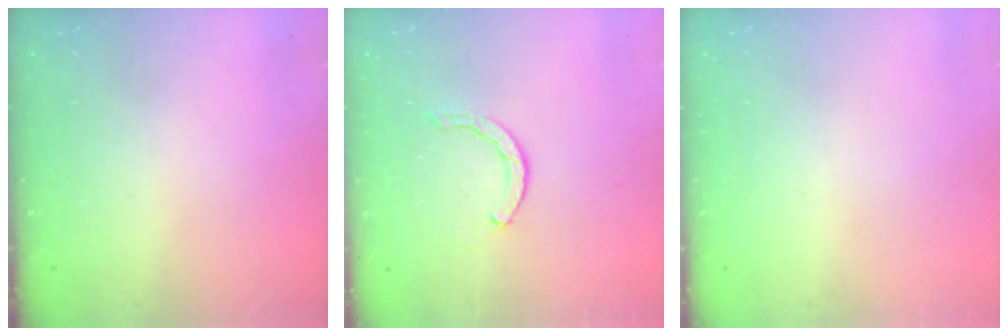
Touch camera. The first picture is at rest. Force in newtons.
{"total": 1.6, "press": 1.6, "slide": 0.1}
{"total": 0.0}